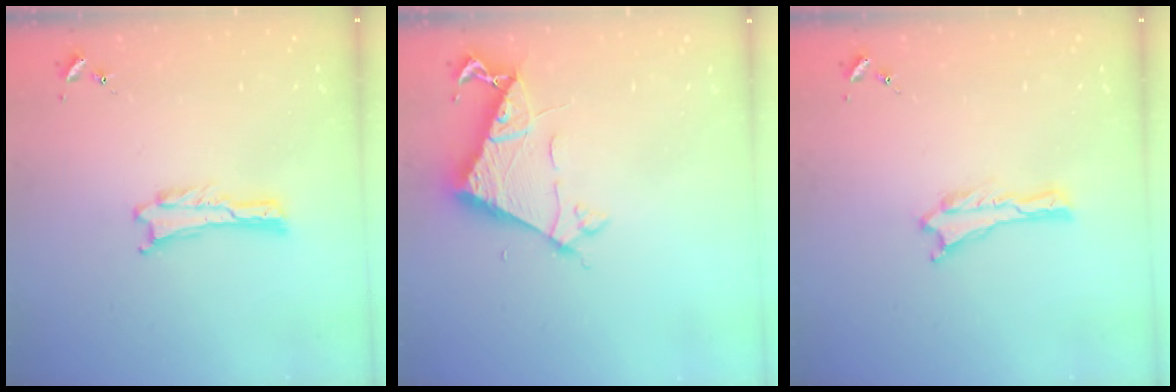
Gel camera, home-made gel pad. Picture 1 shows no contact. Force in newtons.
{"total": 7.0, "press": 6.9, "slide": 0.6}
{"total": 0.0}